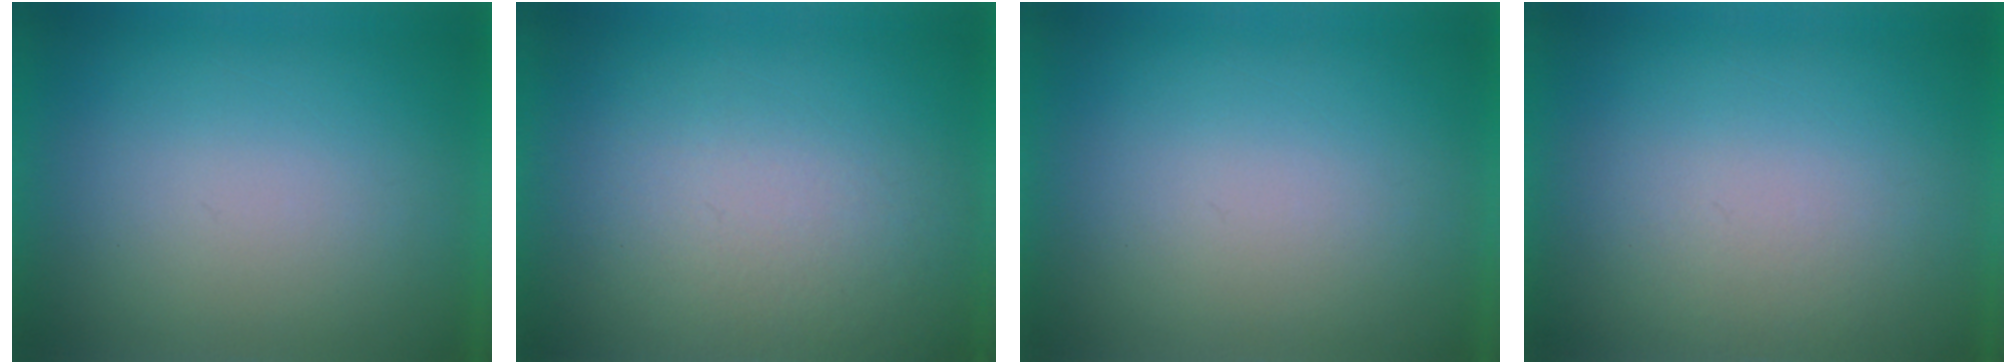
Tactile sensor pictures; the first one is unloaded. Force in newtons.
{"total": 4.5}
{"total": 0.0}
{"total": 1.4}